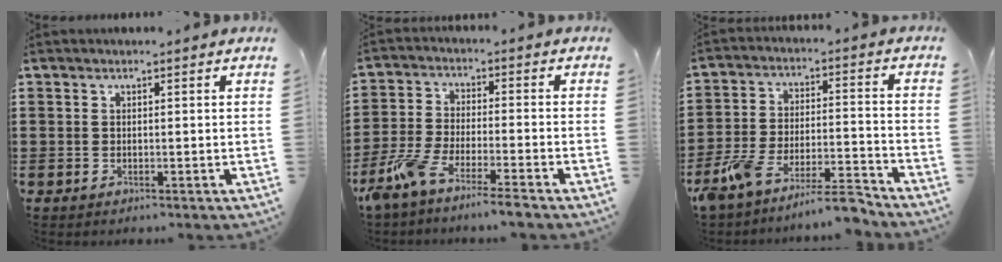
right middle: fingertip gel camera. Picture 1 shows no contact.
{"total": 6.6, "force": [-5.8, -0.2, 3.1], "torque": [-0.083, -0.018, -0.116]}
{"total": 8.8, "force": [-8.3, 0.2, 3.0], "torque": [-0.061, 0.007, -0.163]}